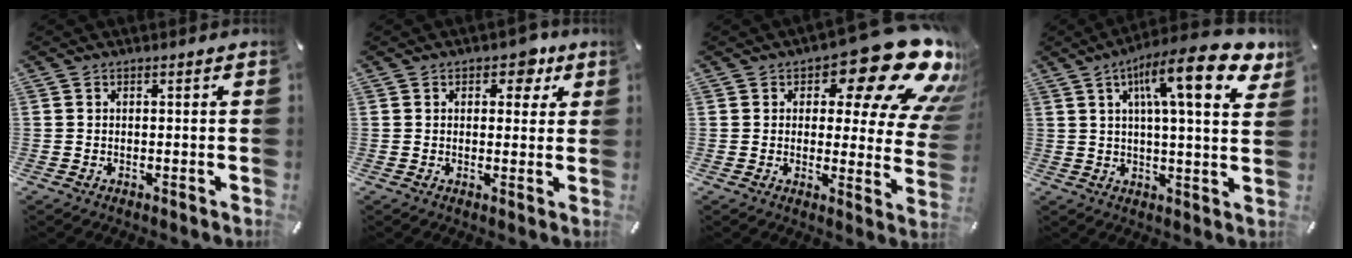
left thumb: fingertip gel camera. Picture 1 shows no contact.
{"total": 5.5, "force": [2.8, 3.5, 3.1], "torque": [-0.023, -0.008, 0.040]}
{"total": 21.7, "force": [12.5, 9.1, 15.2], "torque": [-0.193, -0.080, 0.203]}
{"total": 18.1, "force": [8.6, 4.6, 15.3], "torque": [-0.236, -0.030, 0.125]}